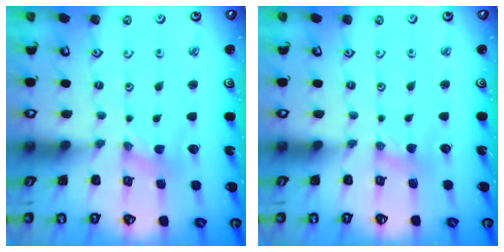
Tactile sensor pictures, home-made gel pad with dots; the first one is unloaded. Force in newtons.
{"total": 1.4, "press": 1.4, "slide": 0.2}